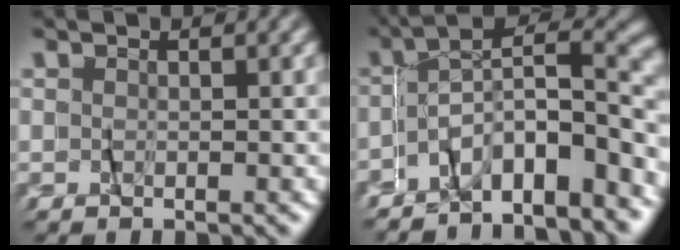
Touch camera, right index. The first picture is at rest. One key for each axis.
{"total": 7.2, "fx": -4.5, "fy": 1.7, "fz": 5.3, "tx": -0.054, "ty": -0.001, "tz": -0.077}